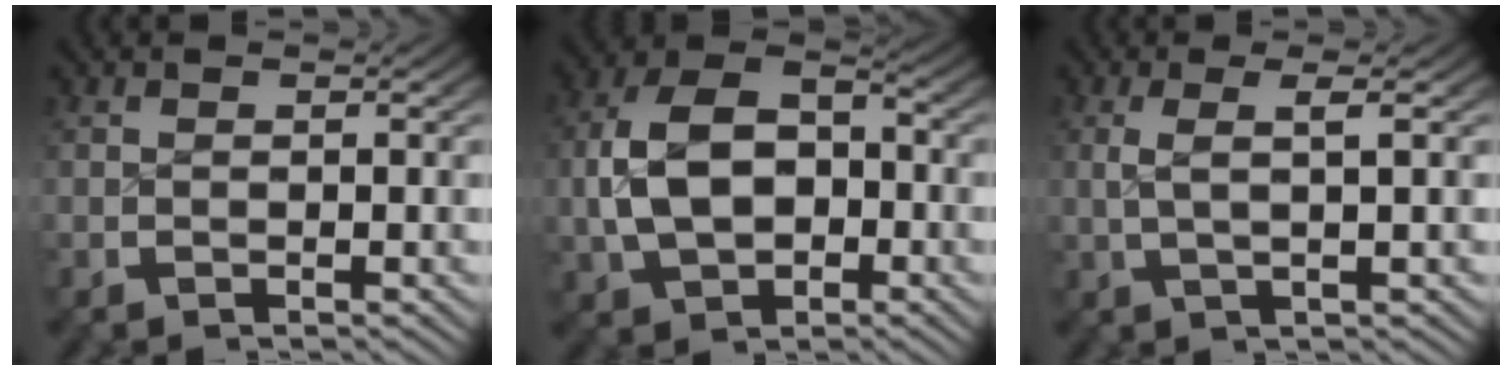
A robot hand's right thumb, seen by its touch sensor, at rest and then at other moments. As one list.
[{"total": 10.5, "force": [-0.3, 7.4, 7.4], "torque": [-0.149, -0.022, 0.009]}, {"total": 3.1, "force": [0.9, 0.7, 2.9], "torque": [-0.066, -0.002, 0.022]}]